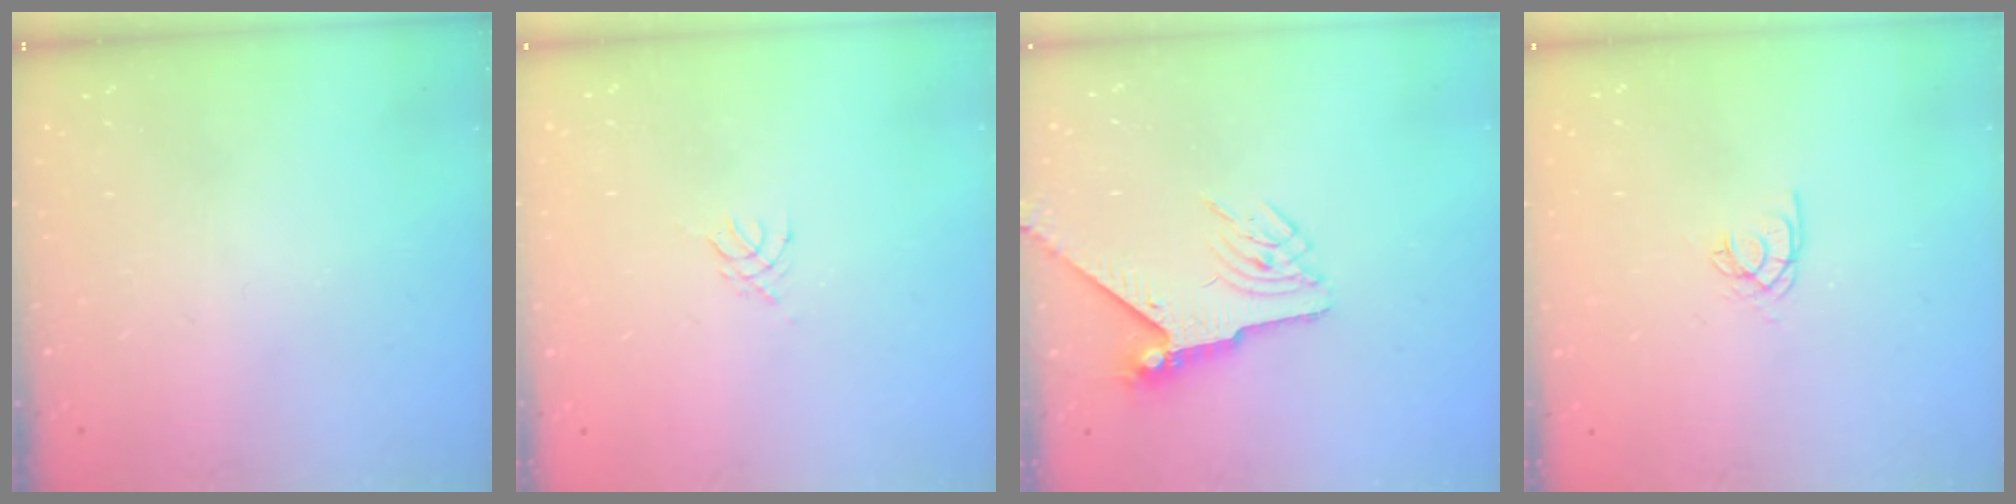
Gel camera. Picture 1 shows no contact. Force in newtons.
{"total": 2.7, "press": 2.6, "slide": 0.6}
{"total": 6.1, "press": 6.1, "slide": 0.4}
{"total": 2.6, "press": 2.6, "slide": 0.1}